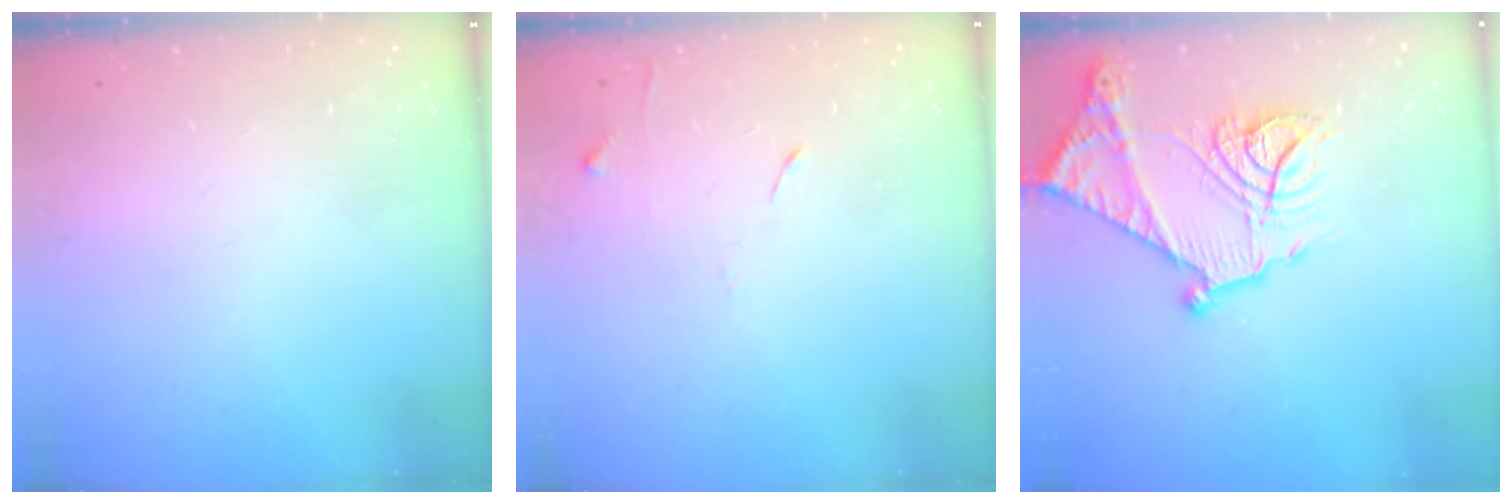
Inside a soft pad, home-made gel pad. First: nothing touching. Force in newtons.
{"total": 5.4, "press": 5.4, "slide": 0.7}
{"total": 20.7, "press": 20.6, "slide": 2.0}